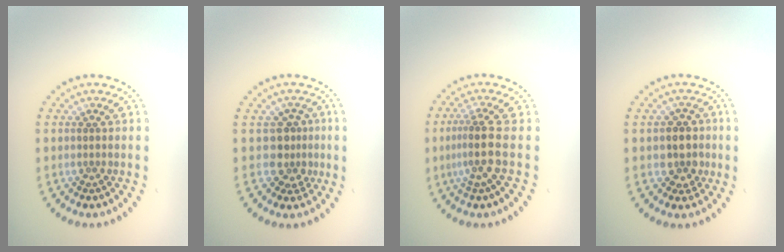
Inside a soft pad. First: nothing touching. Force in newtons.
{"total": 2.5, "press": 1.9, "slide": 1.7}
{"total": 3.2, "press": 2.3, "slide": 2.2}
{"total": 2.9, "press": 2.6, "slide": 1.2}